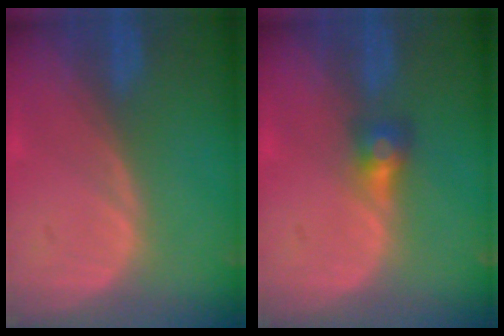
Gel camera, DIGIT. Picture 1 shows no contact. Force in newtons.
{"total": 2.8, "press": 2.6, "slide": 1.0}